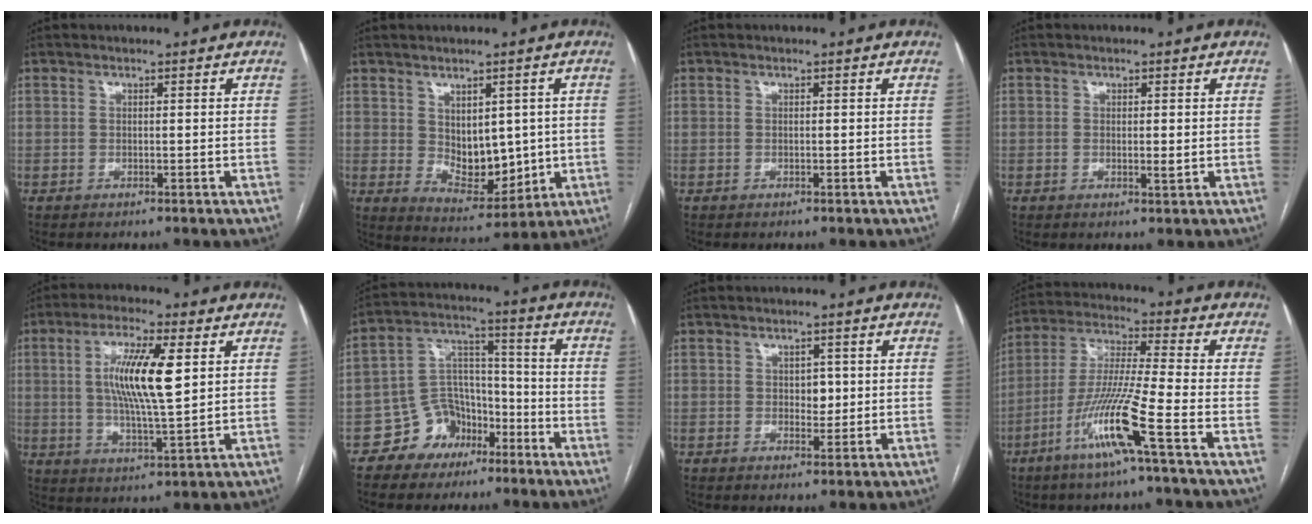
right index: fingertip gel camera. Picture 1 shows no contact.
{"total": 7.5, "force": [0.5, 4.3, 6.1], "torque": [-0.088, -0.004, 0.030]}
{"total": 0.0}
{"total": 1.5, "force": [0.0, 0.3, 1.5], "torque": [-0.025, -0.005, 0.001]}
{"total": 11.1, "force": [2.4, 1.6, 10.8], "torque": [-0.200, 0.000, 0.042]}
{"total": 9.1, "force": [-5.4, 6.9, 2.3], "torque": [-0.045, 0.039, -0.087]}
{"total": 2.2, "force": [0.3, 1.5, 1.6], "torque": [-0.016, 0.000, 0.006]}
{"total": 12.2, "force": [-5.8, -1.3, 10.7], "torque": [-0.216, -0.013, -0.117]}